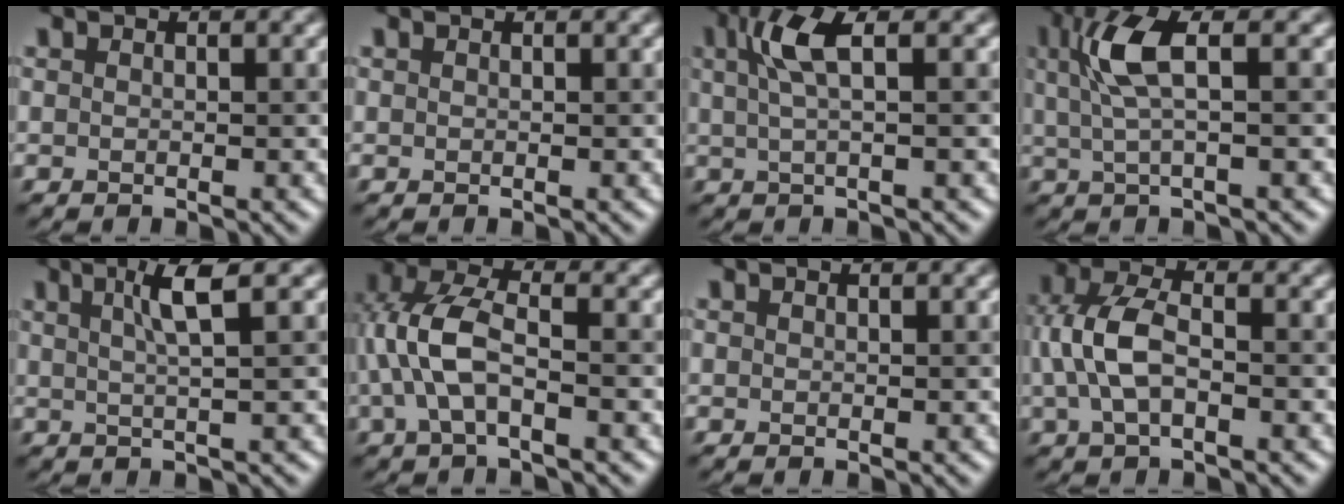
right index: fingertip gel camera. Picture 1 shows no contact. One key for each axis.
{"total": 0.0}
{"total": 3.4, "fx": 1.1, "fy": 0.6, "fz": 3.2, "tx": -0.063, "ty": 0.011, "tz": 0.025}
{"total": 4.4, "fx": 1.2, "fy": 0.9, "fz": 4.1, "tx": -0.090, "ty": 0.011, "tz": 0.031}
{"total": 3.4, "fx": 1.2, "fy": 0.4, "fz": 3.2, "tx": -0.046, "ty": 0.012, "tz": 0.024}
{"total": 5.3, "fx": -0.7, "fy": 2.2, "fz": 4.8, "tx": -0.109, "ty": 0.021, "tz": -0.015}
{"total": 0.0}
{"total": 5.1, "fx": -0.2, "fy": 2.7, "fz": 4.3, "tx": -0.101, "ty": 0.014, "tz": -0.006}